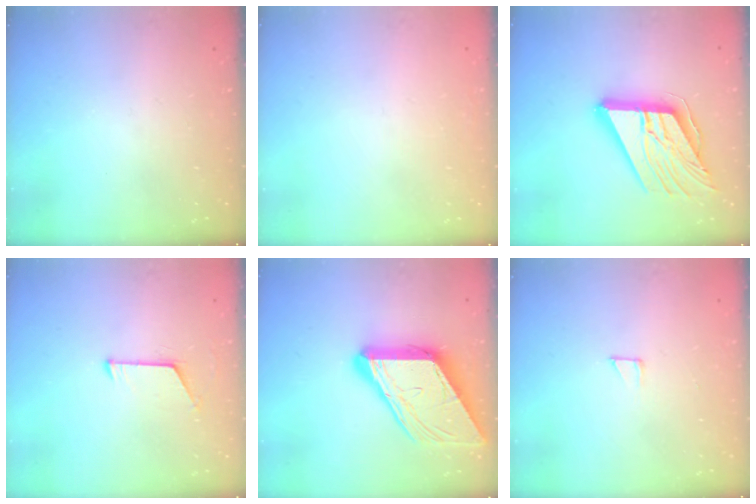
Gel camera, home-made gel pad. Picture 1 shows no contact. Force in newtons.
{"total": 0.8, "press": 0.8, "slide": 0.1}
{"total": 18.9, "press": 18.8, "slide": 2.2}
{"total": 6.4, "press": 6.4, "slide": 0.6}
{"total": 19.0, "press": 18.8, "slide": 2.2}
{"total": 2.5, "press": 2.5, "slide": 0.1}